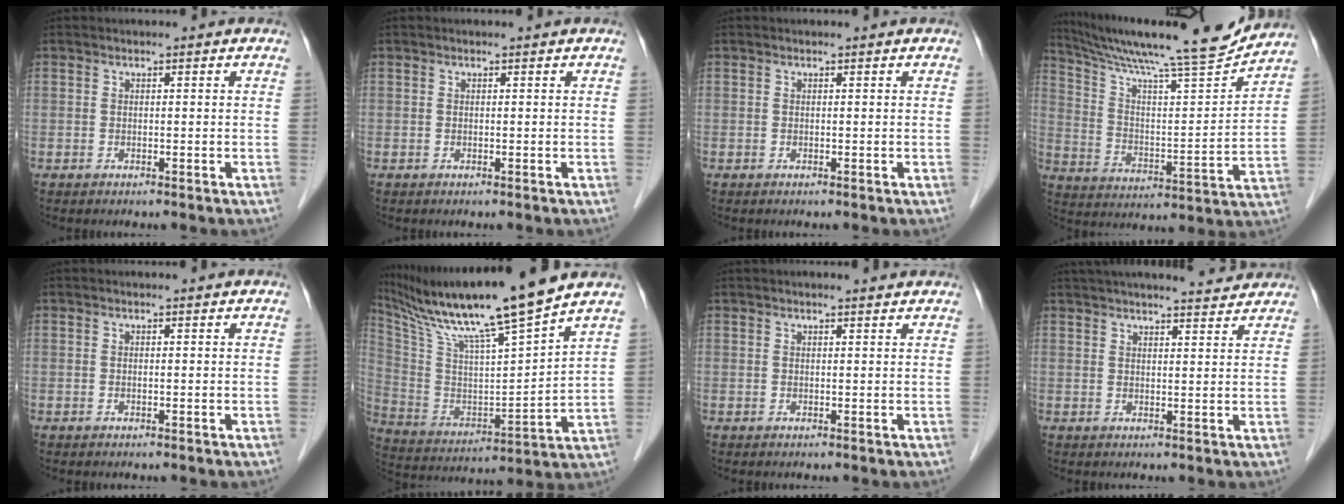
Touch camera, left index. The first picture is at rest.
{"total": 0.0}
{"total": 0.0}
{"total": 19.5, "force": [17.8, -0.4, 8.0], "torque": [-0.140, -0.025, 0.278]}
{"total": 0.0}
{"total": 19.1, "force": [15.3, -0.9, 11.4], "torque": [-0.207, -0.004, 0.271]}
{"total": 1.8, "force": [1.7, 0.0, 0.7], "torque": [-0.012, 0.011, 0.025]}
{"total": 11.2, "force": [10.3, 1.0, 4.3], "torque": [-0.067, 0.016, 0.135]}